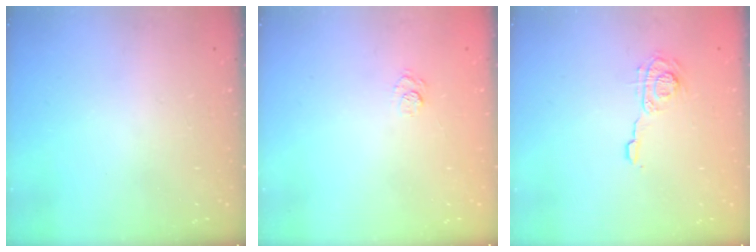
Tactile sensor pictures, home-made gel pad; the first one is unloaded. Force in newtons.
{"total": 6.1, "press": 6.0, "slide": 1.2}
{"total": 6.6, "press": 6.6, "slide": 0.9}